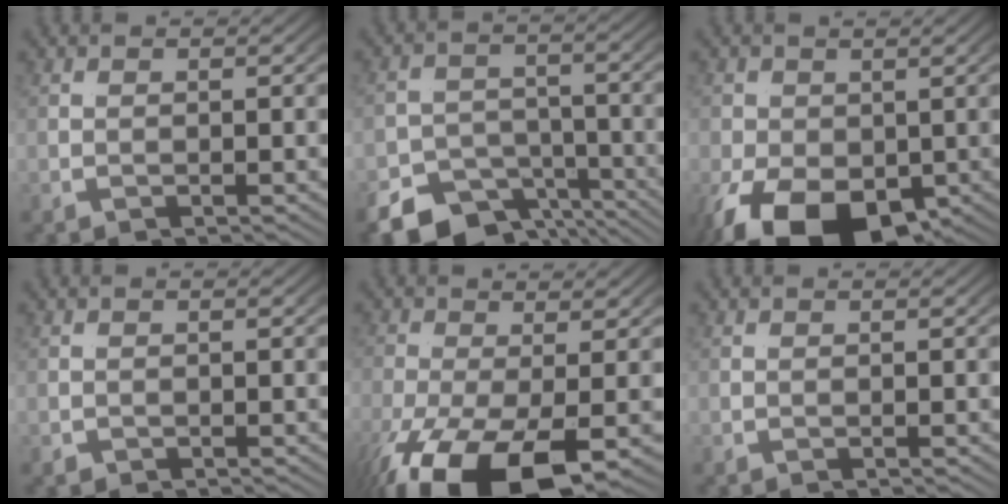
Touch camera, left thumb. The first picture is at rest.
{"total": 6.6, "force": [-5.4, 3.5, 1.6], "torque": [-0.025, -0.019, -0.094]}
{"total": 9.2, "force": [-3.1, 5.8, 6.5], "torque": [-0.134, -0.030, -0.037]}
{"total": 0.5, "force": [-0.3, 0.3, -0.3], "torque": [0.008, -0.004, -0.002]}
{"total": 7.3, "force": [-4.8, 1.9, 5.2], "torque": [-0.099, -0.023, -0.069]}
{"total": 0.0}